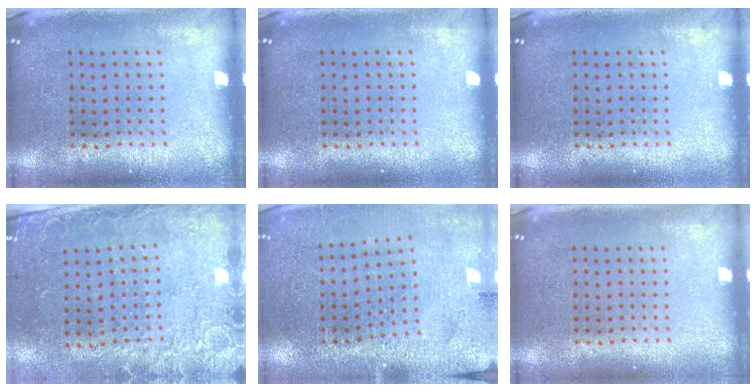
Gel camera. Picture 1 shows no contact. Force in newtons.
{"total": 0.0}
{"total": 0.0}
{"total": 2.5, "press": 1.9, "slide": 1.6}
{"total": 2.8, "press": 2.8, "slide": 0.1}
{"total": 0.0}